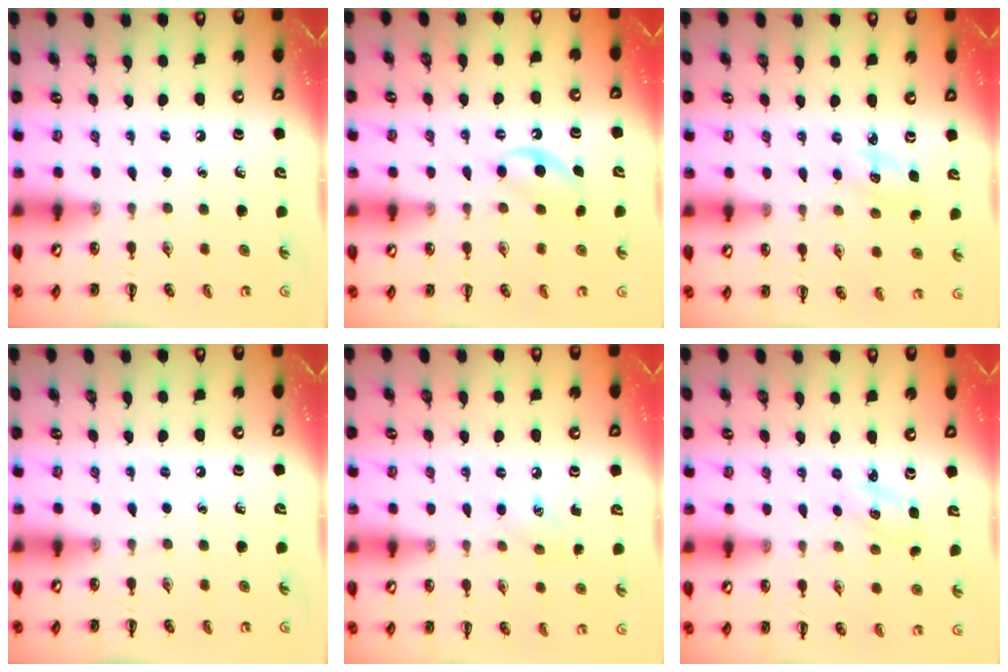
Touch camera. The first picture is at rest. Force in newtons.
{"total": 4.7, "press": 4.5, "slide": 1.2}
{"total": 4.0, "press": 3.9, "slide": 1.1}
{"total": 0.0}
{"total": 5.5, "press": 5.3, "slide": 1.4}
{"total": 2.8, "press": 2.7, "slide": 0.7}